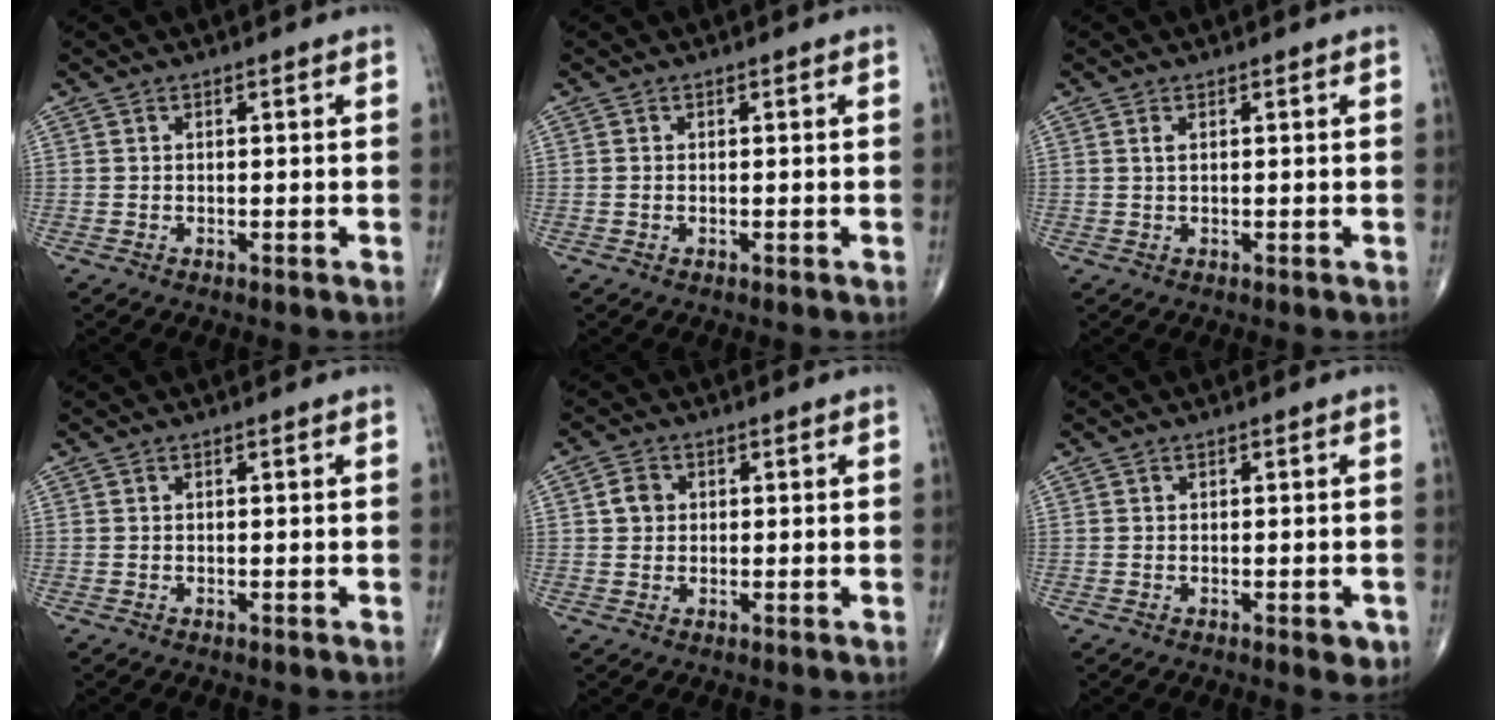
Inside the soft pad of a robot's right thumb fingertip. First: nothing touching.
{"total": 0.0}
{"total": 0.9, "force": [0.3, 0.3, 0.8], "torque": [-0.017, 0.004, 0.008]}
{"total": 0.0}
{"total": 3.1, "force": [0.5, 2.7, 1.5], "torque": [-0.016, 0.003, 0.007]}
{"total": 2.2, "force": [-0.9, 1.1, 1.8], "torque": [-0.013, 0.000, -0.009]}